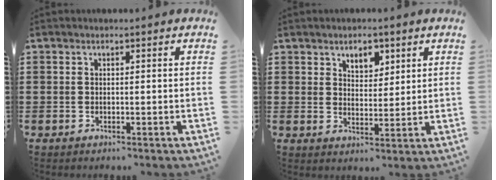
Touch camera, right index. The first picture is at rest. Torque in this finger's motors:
{"motor_torque": [0.02, -0.02, 0.12, 0.01]}